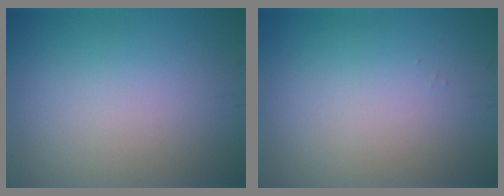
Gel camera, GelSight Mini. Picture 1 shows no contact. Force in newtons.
{"total": 0.0}